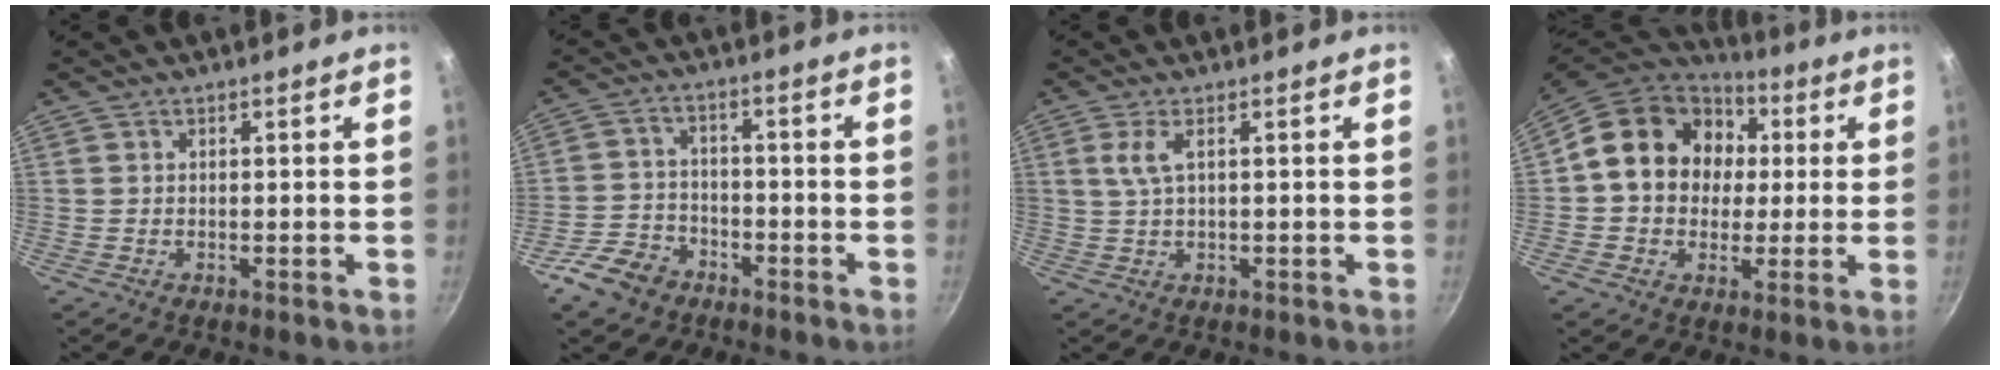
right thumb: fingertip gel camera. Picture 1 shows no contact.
{"total": 7.6, "force": [-4.8, 5.2, 3.0], "torque": [-0.048, 0.037, -0.092]}
{"total": 3.3, "force": [1.1, 0.9, 3.0], "torque": [-0.071, 0.002, 0.025]}
{"total": 18.2, "force": [2.8, 15.0, 9.8], "torque": [-0.139, 0.028, 0.035]}